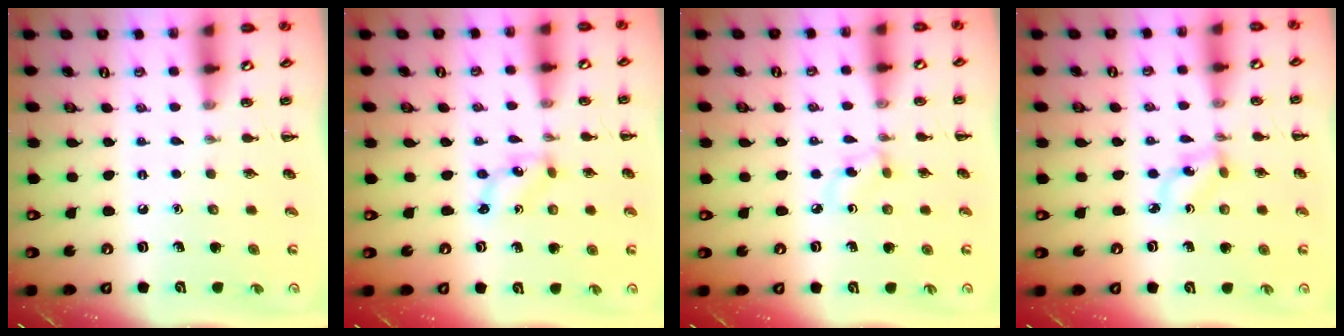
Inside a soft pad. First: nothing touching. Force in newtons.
{"total": 1.4, "press": 1.3, "slide": 0.3}
{"total": 2.8, "press": 2.6, "slide": 1.1}
{"total": 2.0, "press": 2.0, "slide": 0.5}